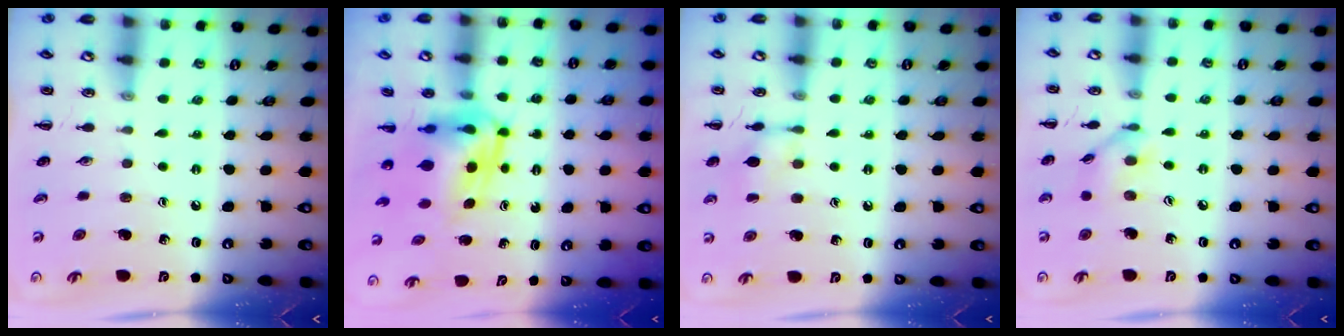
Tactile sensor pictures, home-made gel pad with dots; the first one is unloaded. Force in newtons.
{"total": 5.4, "press": 5.2, "slide": 1.3}
{"total": 8.8, "press": 8.7, "slide": 1.2}
{"total": 7.4, "press": 7.3, "slide": 0.5}